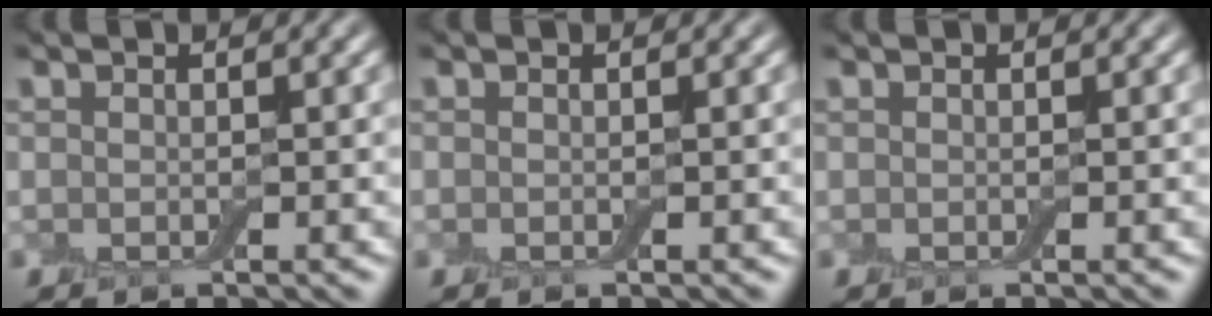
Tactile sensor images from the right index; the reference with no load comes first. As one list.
[{"total": 0.0}, {"total": 0.0}]